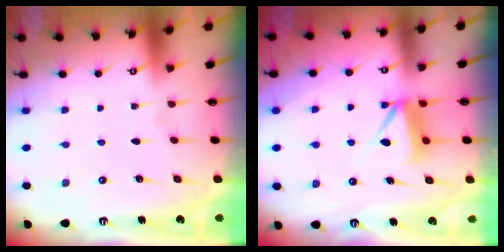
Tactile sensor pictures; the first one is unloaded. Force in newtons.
{"total": 8.2, "press": 8.1, "slide": 0.6}